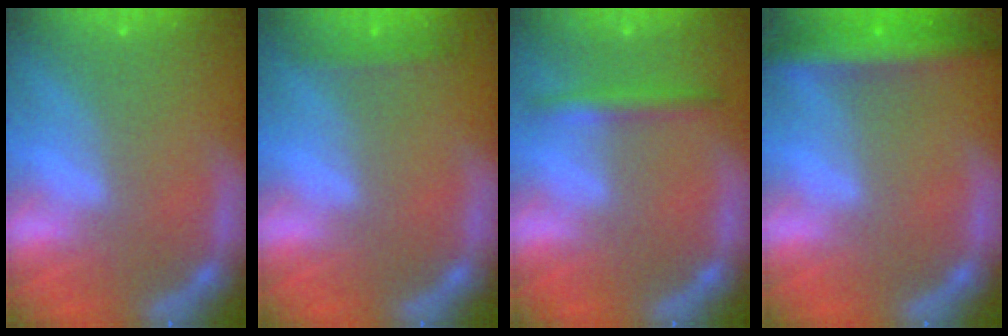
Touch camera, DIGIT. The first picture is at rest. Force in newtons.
{"total": 1.4}
{"total": 2.4}
{"total": 5.5}